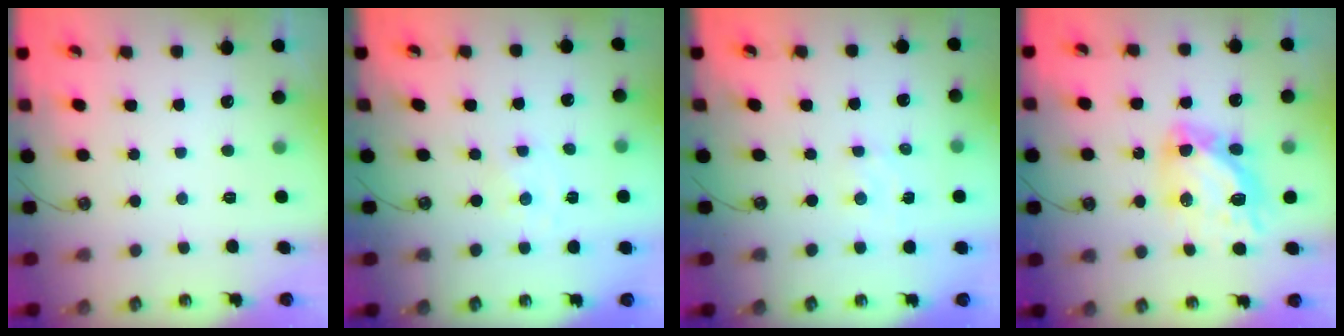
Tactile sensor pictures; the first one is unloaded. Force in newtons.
{"total": 0.0}
{"total": 1.8, "press": 1.8, "slide": 0.3}
{"total": 12.7, "press": 12.7, "slide": 1.4}